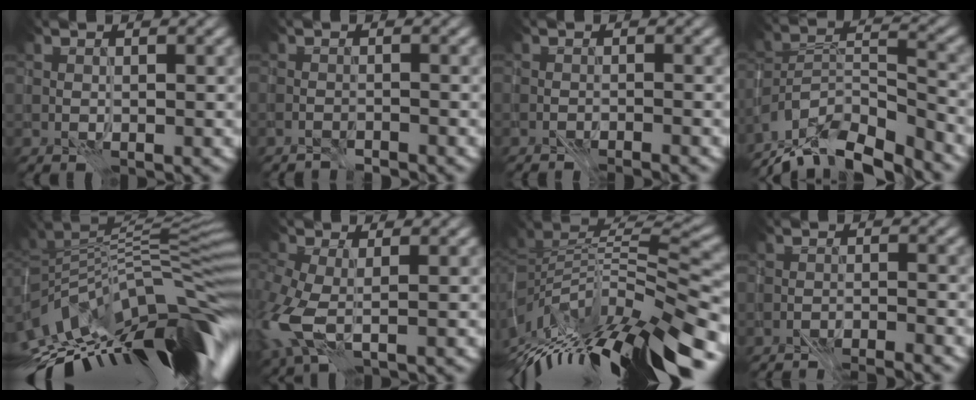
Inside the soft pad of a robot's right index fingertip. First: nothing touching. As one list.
[{"total": 1.6, "force": [-1.6, 0.0, -0.1], "torque": [0.009, 0.005, -0.027]}, {"total": 2.1, "force": [-2.1, 0.0, 0.3], "torque": [-0.005, 0.003, -0.033]}, {"total": 11.0, "force": [-9.4, 3.0, 4.8], "torque": [-0.086, 0.011, -0.159]}, {"total": 13.6, "force": [-3.5, 4.5, 12.4], "torque": [-0.177, 0.016, -0.050]}, {"total": 6.1, "force": [-1.4, 3.5, 4.9], "torque": [-0.139, -0.018, -0.029]}, {"total": 13.0, "force": [-5.3, 3.7, 11.2], "torque": [-0.201, 0.017, -0.075]}, {"total": 4.2, "force": [-4.1, 0.2, 0.8], "torque": [-0.014, 0.000, -0.059]}]